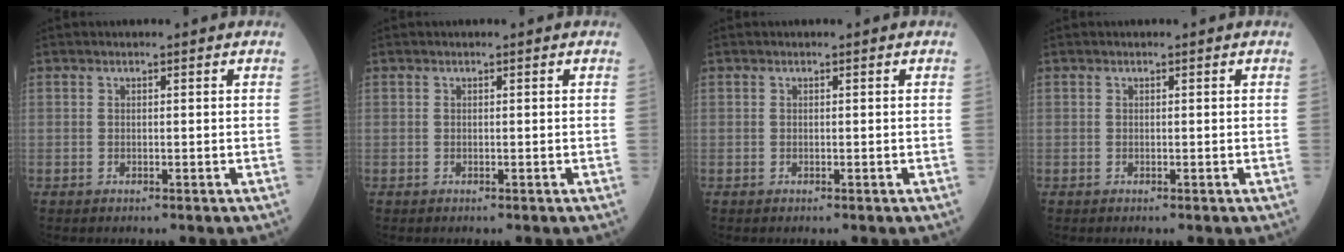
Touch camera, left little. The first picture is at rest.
{"total": 0.0}
{"total": 0.0}
{"total": 0.0}